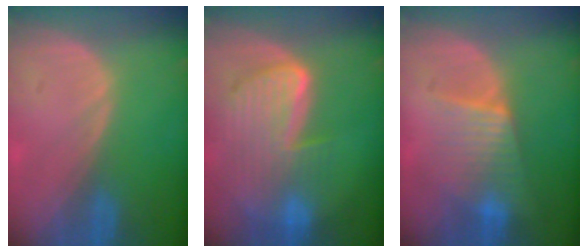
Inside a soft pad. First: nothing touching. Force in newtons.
{"total": 9.8, "press": 8.2, "slide": 5.2}
{"total": 6.3, "press": 6.3, "slide": 0.7}